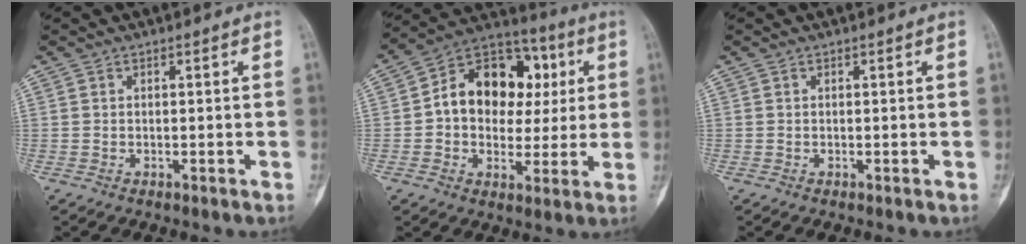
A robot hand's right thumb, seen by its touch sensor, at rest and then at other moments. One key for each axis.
{"total": 17.7, "fx": 2.7, "fy": 13.0, "fz": 11.7, "tx": -0.128, "ty": 0.025, "tz": 0.036}
{"total": 0.0}